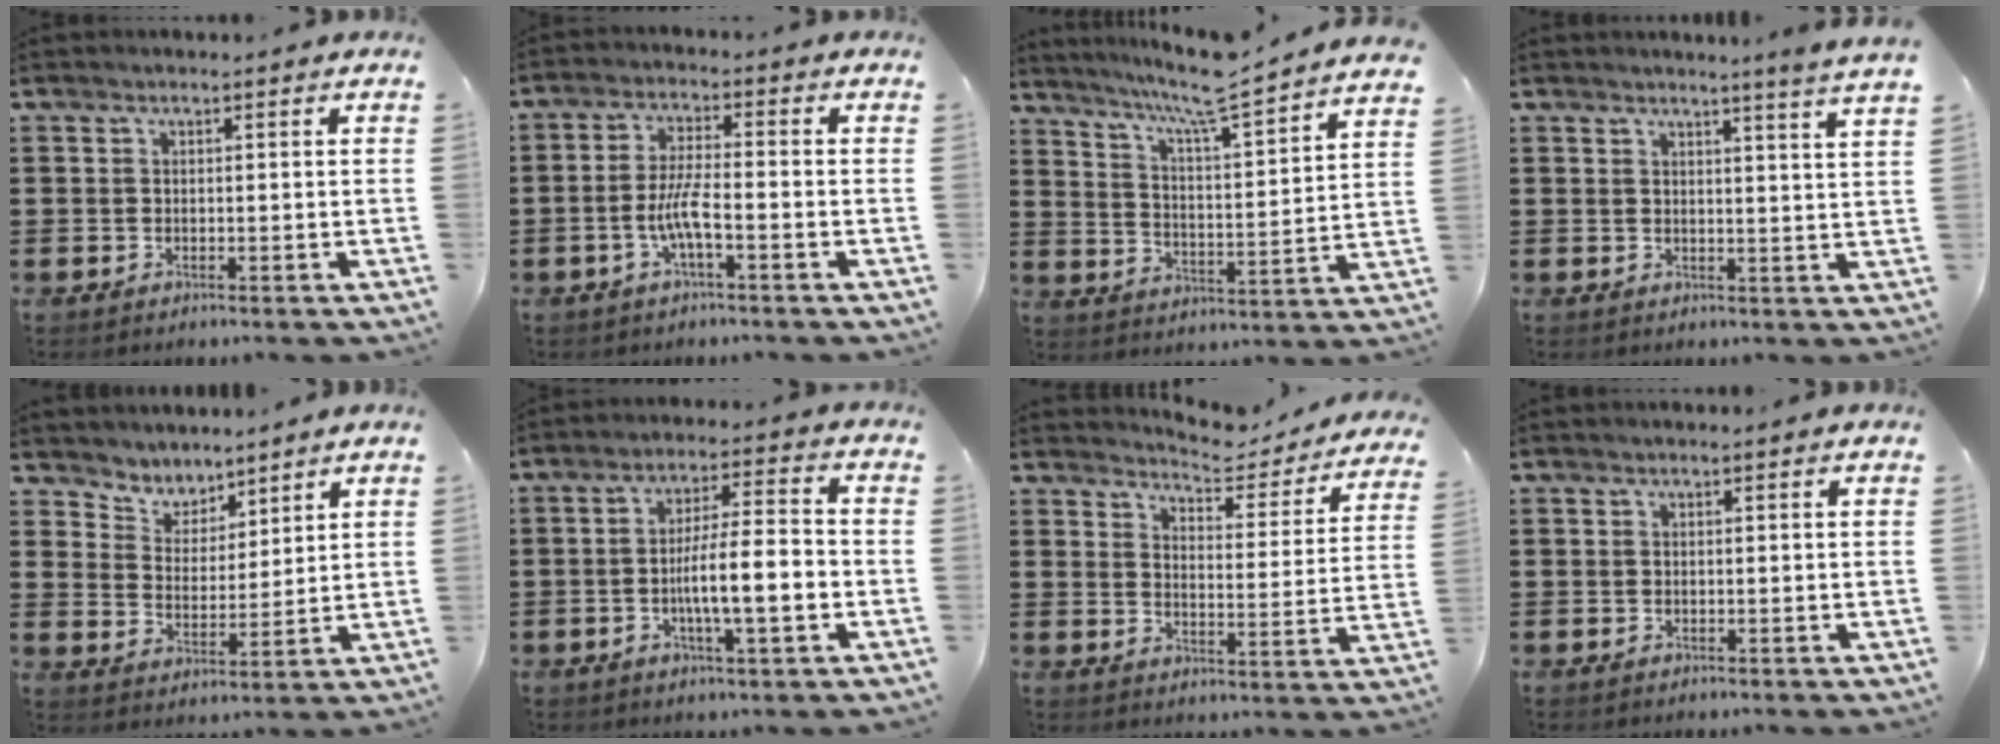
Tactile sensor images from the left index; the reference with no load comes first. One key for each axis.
{"total": 5.3, "fx": -2.1, "fy": 1.0, "fz": 4.8, "tx": -0.110, "ty": -0.004, "tz": -0.048}
{"total": 7.2, "fx": 6.5, "fy": -0.4, "fz": 3.2, "tx": -0.089, "ty": -0.052, "tz": 0.103}
{"total": 3.1, "fx": 2.7, "fy": -1.3, "fz": 0.9, "tx": -0.025, "ty": -0.017, "tz": 0.046}
{"total": 4.7, "fx": 4.1, "fy": 2.2, "fz": -0.6, "tx": -0.019, "ty": -0.020, "tz": 0.074}
{"total": 8.2, "fx": -2.0, "fy": 1.5, "fz": 7.8, "tx": -0.124, "ty": 0.003, "tz": -0.039}
{"total": 4.4, "fx": 4.4, "fy": 0.3, "fz": 0.6, "tx": -0.025, "ty": -0.044, "tz": 0.068}
{"total": 0.0}